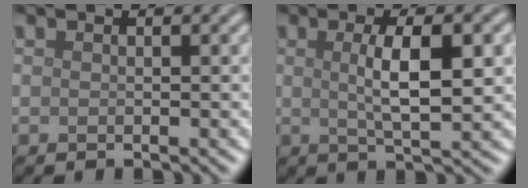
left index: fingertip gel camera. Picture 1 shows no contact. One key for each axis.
{"total": 5.4, "fx": 0.6, "fy": 1.4, "fz": 5.2, "tx": -0.086, "ty": 0.004, "tz": 0.013}